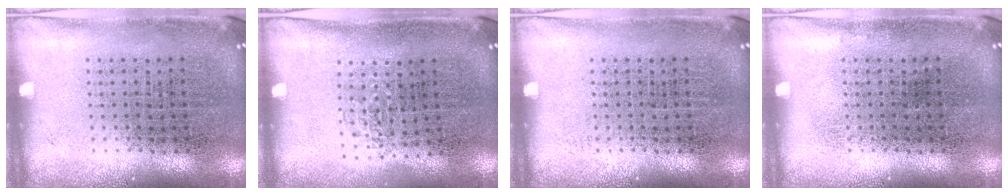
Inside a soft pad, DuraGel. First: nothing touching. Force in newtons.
{"total": 0.6, "press": 0.5, "slide": 0.3}
{"total": 0.0}
{"total": 0.0}